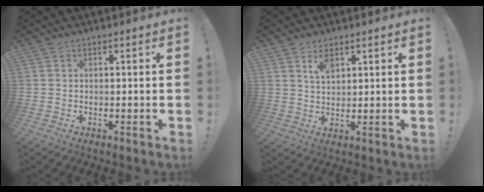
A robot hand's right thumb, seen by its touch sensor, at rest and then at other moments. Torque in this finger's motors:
{"motor_torque": [-0.28, 0.34, 0.18, 0.40, 0.00]}